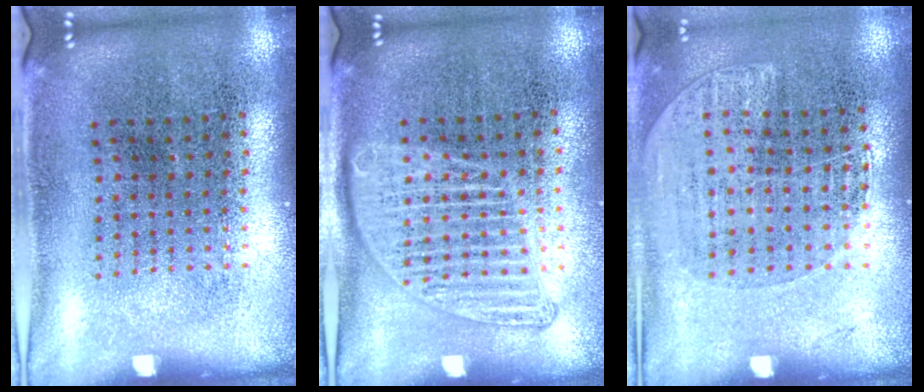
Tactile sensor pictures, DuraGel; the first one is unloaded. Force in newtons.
{"total": 1.5, "press": 1.4, "slide": 0.5}
{"total": 1.1, "press": 0.9, "slide": 0.6}